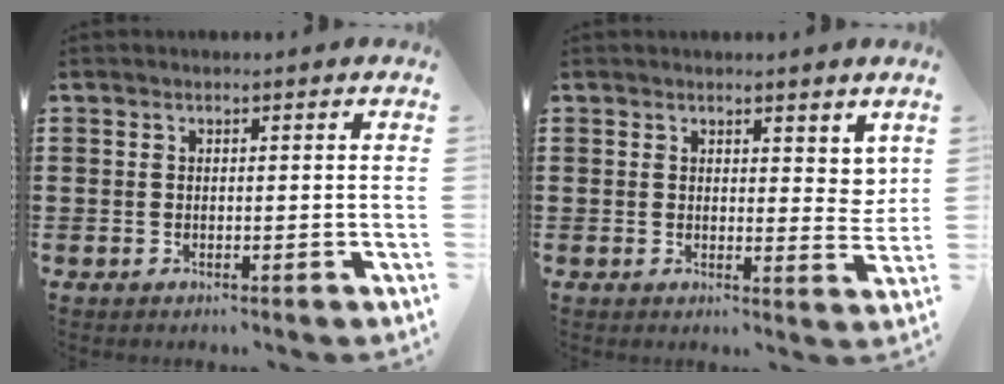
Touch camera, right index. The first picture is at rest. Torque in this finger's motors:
{"motor_torque": [-0.23, 0.22, 0.13, -0.01]}